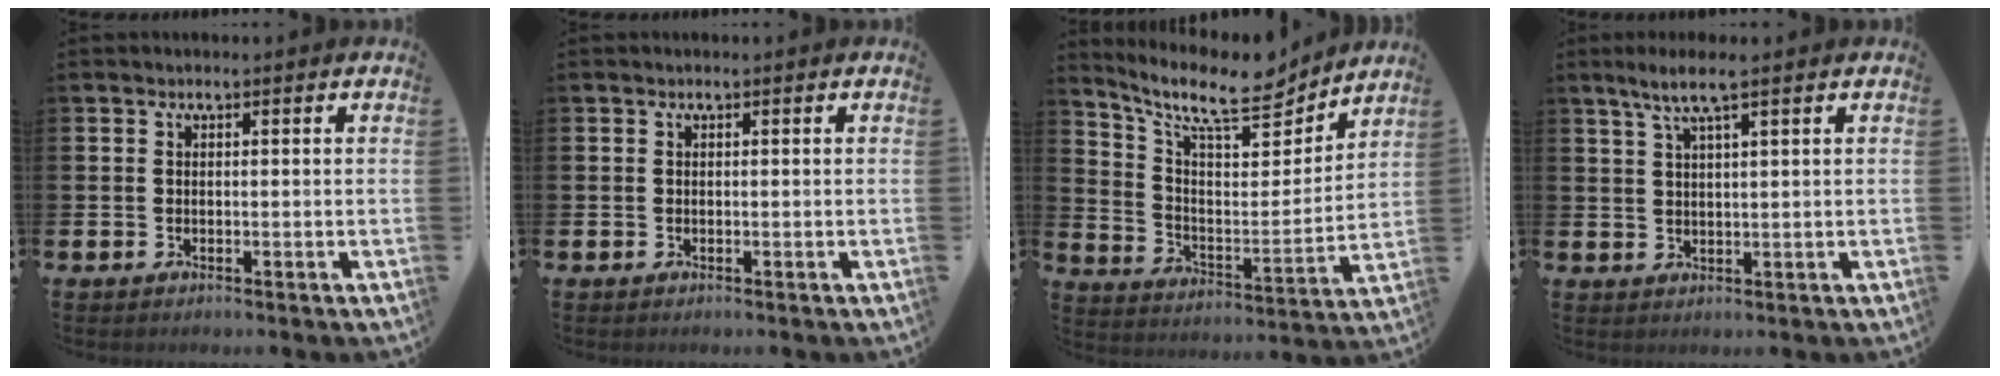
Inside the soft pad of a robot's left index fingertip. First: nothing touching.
{"total": 0.0}
{"total": 11.0, "force": [9.3, 3.1, 5.0], "torque": [-0.117, -0.066, 0.157]}
{"total": 4.2, "force": [2.9, 0.3, 3.1], "torque": [-0.072, 0.002, 0.051]}